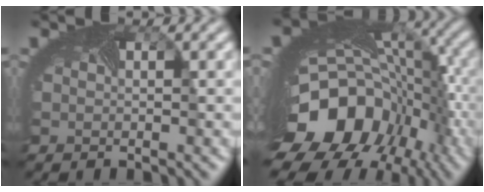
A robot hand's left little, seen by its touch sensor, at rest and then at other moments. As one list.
[{"total": 17.5, "force": [-6.4, 12.6, 10.2], "torque": [-0.215, -0.046, -0.092]}]